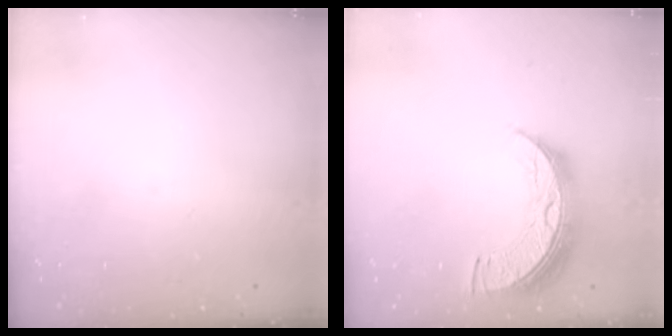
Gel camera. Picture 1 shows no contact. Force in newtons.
{"total": 12.2, "press": 12.2, "slide": 0.9}